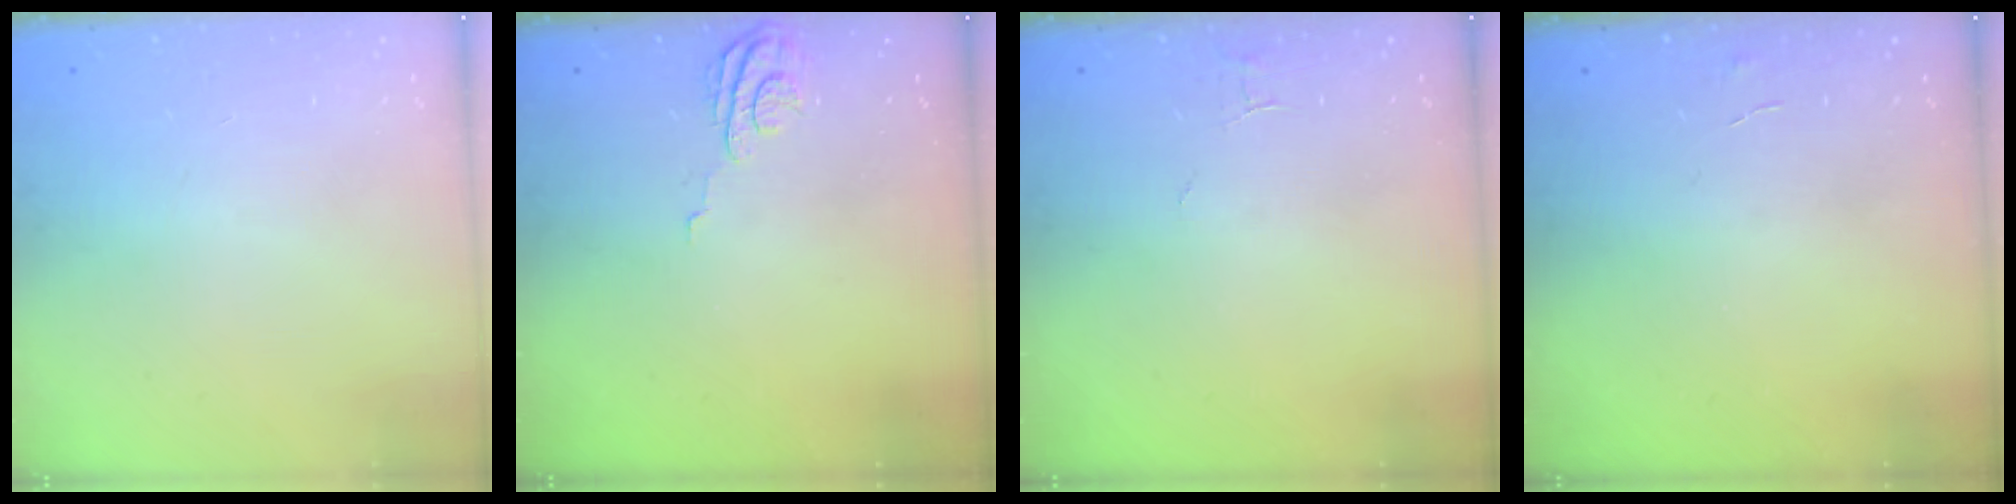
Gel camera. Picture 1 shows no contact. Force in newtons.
{"total": 5.7, "press": 5.7, "slide": 0.6}
{"total": 3.0, "press": 3.0, "slide": 0.2}
{"total": 3.6, "press": 3.6, "slide": 0.3}